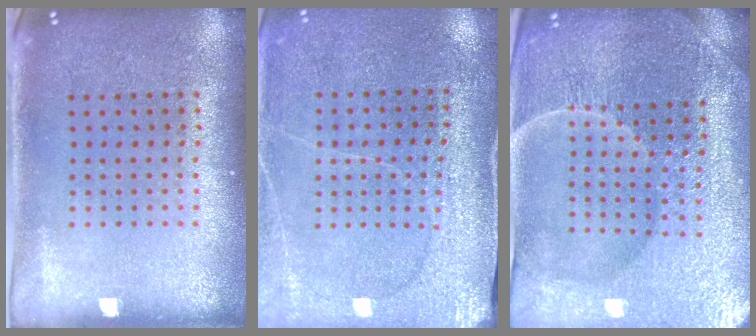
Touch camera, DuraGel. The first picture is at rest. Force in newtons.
{"total": 2.9, "press": 2.9, "slide": 0.2}
{"total": 5.3, "press": 5.0, "slide": 1.8}